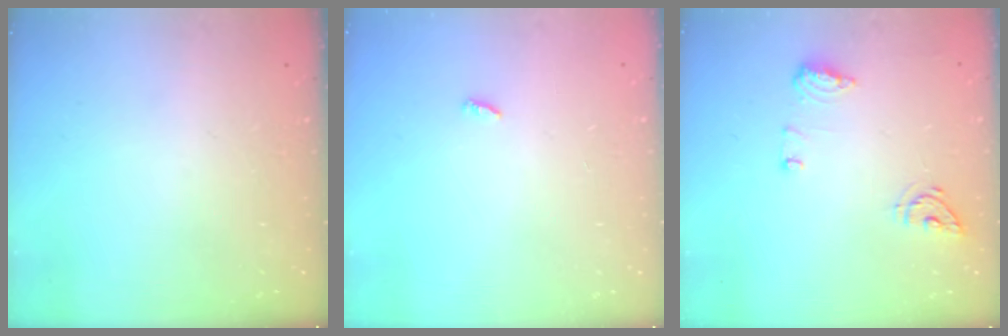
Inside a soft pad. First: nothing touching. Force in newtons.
{"total": 2.3, "press": 2.3, "slide": 0.2}
{"total": 9.2, "press": 9.0, "slide": 2.1}